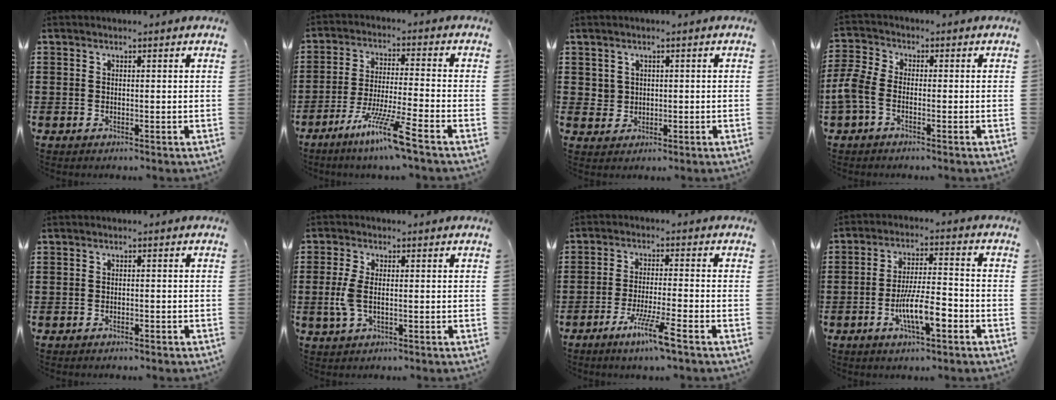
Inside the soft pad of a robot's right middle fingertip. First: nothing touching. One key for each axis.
{"total": 9.1, "fx": -6.5, "fy": -0.2, "fz": 6.3, "tx": -0.127, "ty": -0.012, "tz": -0.127}
{"total": 2.0, "fx": 0.7, "fy": 1.9, "fz": 0.3, "tx": -0.015, "ty": 0.010, "tz": 0.010}
{"total": 4.5, "fx": -2.1, "fy": 2.3, "fz": 3.3, "tx": -0.099, "ty": -0.007, "tz": -0.051}
{"total": 0.9, "fx": -0.8, "fy": 0.2, "fz": 0.3, "tx": -0.008, "ty": -0.002, "tz": -0.016}
{"total": 4.2, "fx": -0.4, "fy": 1.9, "fz": 3.7, "tx": -0.098, "ty": -0.007, "tz": -0.016}
{"total": 5.5, "fx": -3.5, "fy": 0.1, "fz": 4.2, "tx": -0.072, "ty": -0.007, "tz": -0.059}
{"total": 8.1, "fx": -3.6, "fy": 2.1, "fz": 6.9, "tx": -0.138, "ty": -0.005, "tz": -0.069}